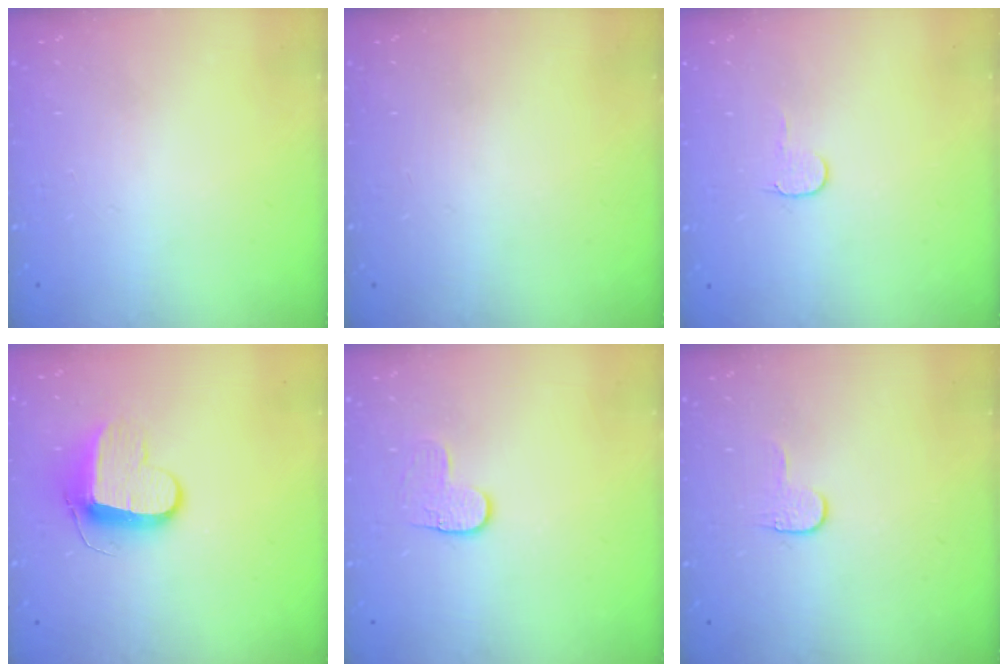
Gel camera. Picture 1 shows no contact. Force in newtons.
{"total": 0.0}
{"total": 3.6, "press": 3.6, "slide": 0.4}
{"total": 9.9, "press": 9.9, "slide": 0.1}
{"total": 3.8, "press": 3.8, "slide": 0.4}
{"total": 3.4, "press": 3.4, "slide": 0.4}